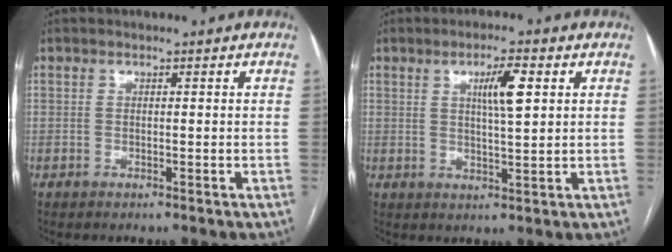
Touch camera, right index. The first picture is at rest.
{"total": 5.5, "force": [2.0, 0.6, 5.1], "torque": [-0.088, 0.002, 0.034]}